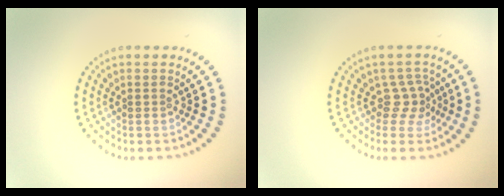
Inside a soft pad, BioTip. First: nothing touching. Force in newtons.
{"total": 2.2, "press": 1.5, "slide": 1.5}